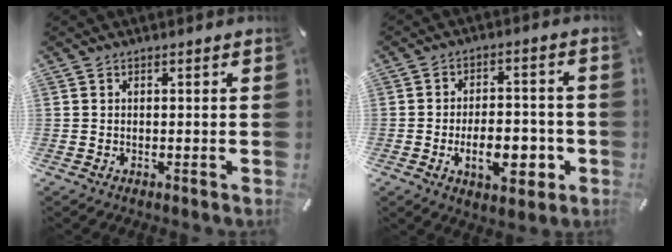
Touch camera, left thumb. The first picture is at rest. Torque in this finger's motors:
{"motor_torque": [0.59, 1.29, 0.25, -0.08, 0.12]}